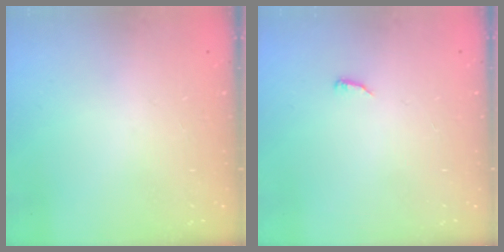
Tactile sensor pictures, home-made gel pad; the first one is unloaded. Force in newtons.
{"total": 4.3, "press": 4.2, "slide": 0.6}